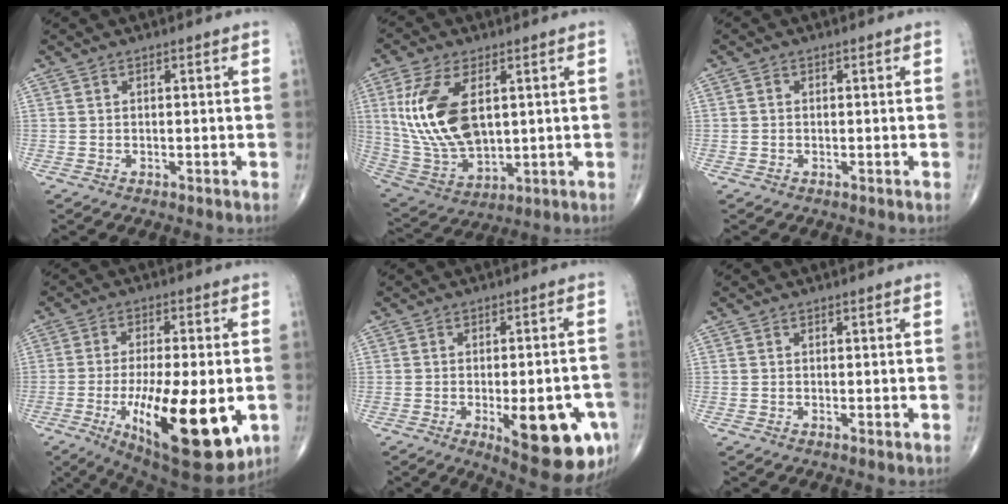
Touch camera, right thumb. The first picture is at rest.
{"total": 16.8, "force": [3.7, 9.0, 13.7], "torque": [-0.276, -0.017, 0.084]}
{"total": 0.6, "force": [0.0, 0.5, 0.3], "torque": [-0.003, 0.001, -0.003]}
{"total": 22.0, "force": [-6.0, 7.5, 19.8], "torque": [-0.304, -0.022, -0.076]}
{"total": 16.5, "force": [-5.9, 5.7, 14.3], "torque": [-0.140, 0.011, -0.059]}
{"total": 0.5, "force": [-0.1, 0.1, 0.5], "torque": [-0.014, -0.003, -0.002]}